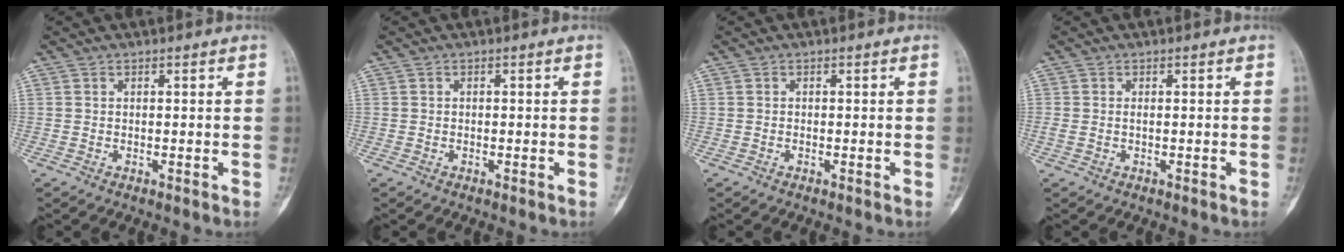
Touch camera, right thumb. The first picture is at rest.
{"total": 0.0}
{"total": 0.0}
{"total": 1.3, "force": [-0.1, 0.7, 1.1], "torque": [-0.031, 0.002, 0.001]}